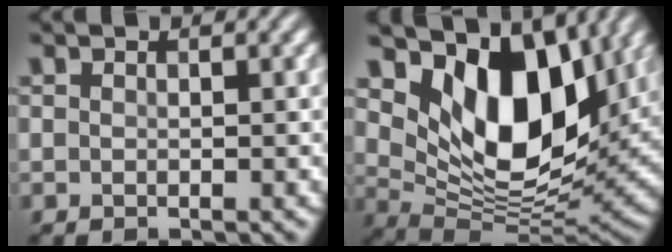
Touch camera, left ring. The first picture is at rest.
{"total": 12.5, "force": [5.9, 6.7, 8.7], "torque": [-0.149, -0.009, 0.104]}